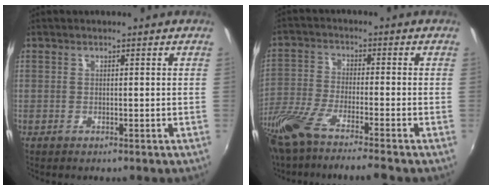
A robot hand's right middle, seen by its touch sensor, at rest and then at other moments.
{"total": 12.9, "force": [-10.3, 0.8, 7.7], "torque": [-0.173, -0.045, -0.192]}